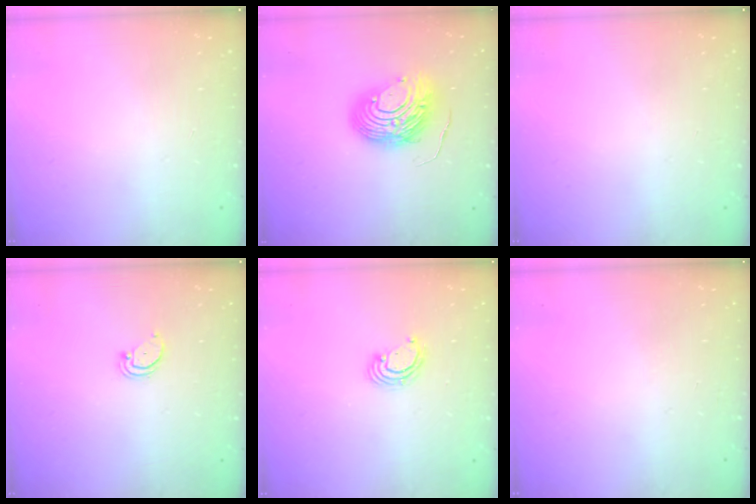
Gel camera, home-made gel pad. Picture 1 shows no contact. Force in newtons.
{"total": 10.4, "press": 10.3, "slide": 1.1}
{"total": 0.0}
{"total": 1.4, "press": 1.3, "slide": 0.1}
{"total": 3.2, "press": 3.2, "slide": 0.1}
{"total": 0.0}